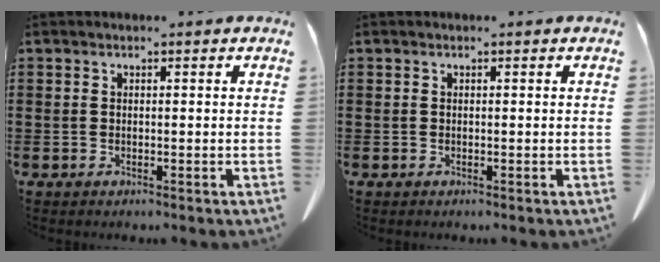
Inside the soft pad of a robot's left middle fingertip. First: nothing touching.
{"total": 0.0}